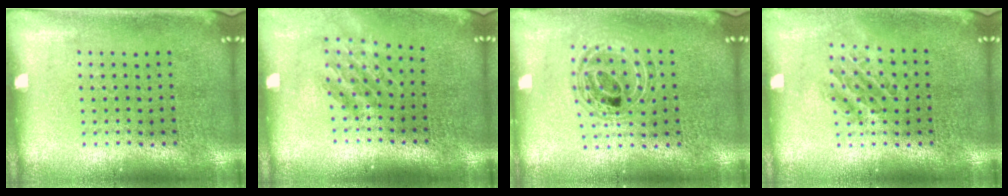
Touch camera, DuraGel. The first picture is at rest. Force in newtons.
{"total": 1.5, "press": 1.1, "slide": 1.0}
{"total": 0.9, "press": 0.9, "slide": 0.2}
{"total": 1.1, "press": 0.9, "slide": 0.5}